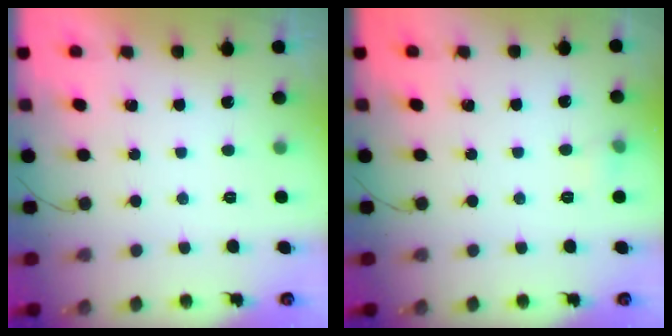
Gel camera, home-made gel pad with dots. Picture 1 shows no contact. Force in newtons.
{"total": 4.0, "press": 3.8, "slide": 1.2}